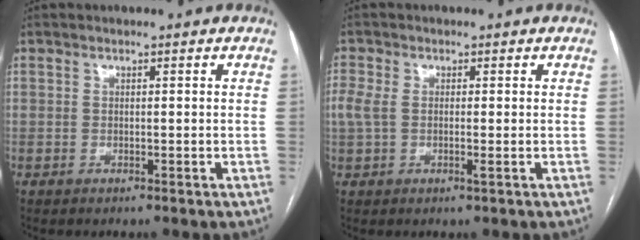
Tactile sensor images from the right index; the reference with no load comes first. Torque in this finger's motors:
{"motor_torque": [0.41, 0.33, 0.16, 0.04]}